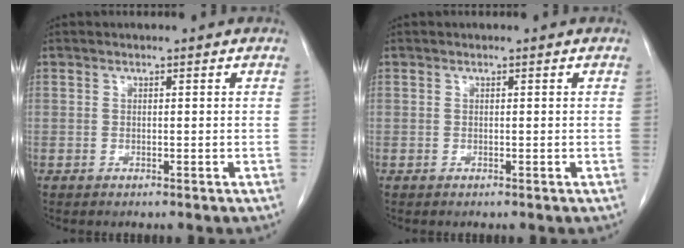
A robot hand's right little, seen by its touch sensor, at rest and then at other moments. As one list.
[{"total": 0.0}]